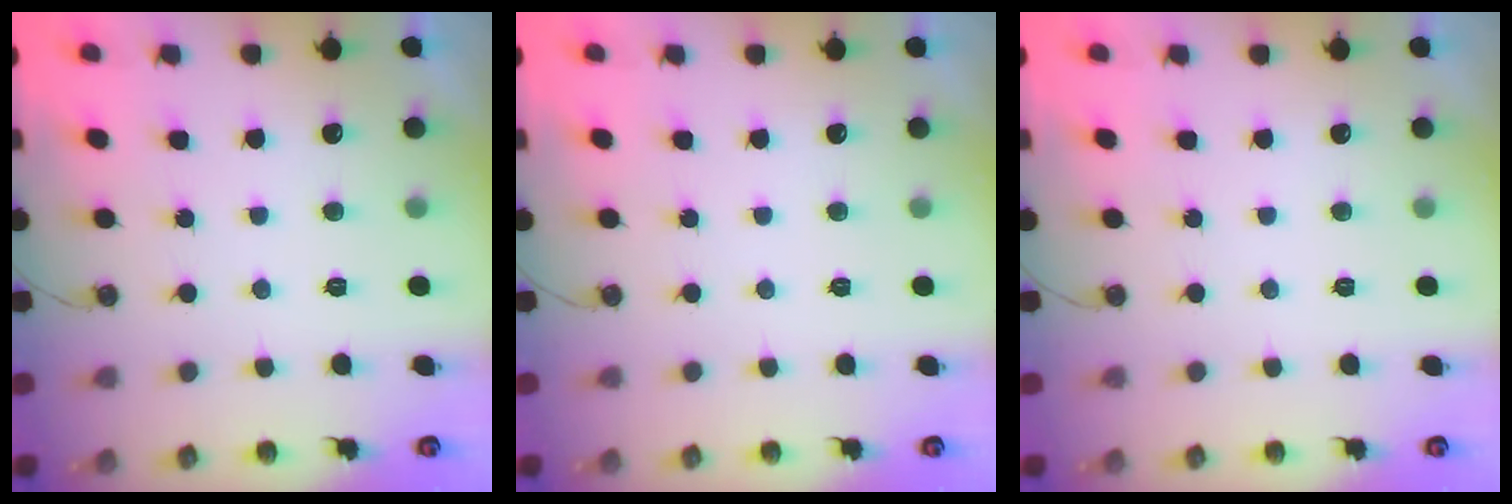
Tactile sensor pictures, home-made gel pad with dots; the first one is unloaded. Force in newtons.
{"total": 0.0}
{"total": 0.0}